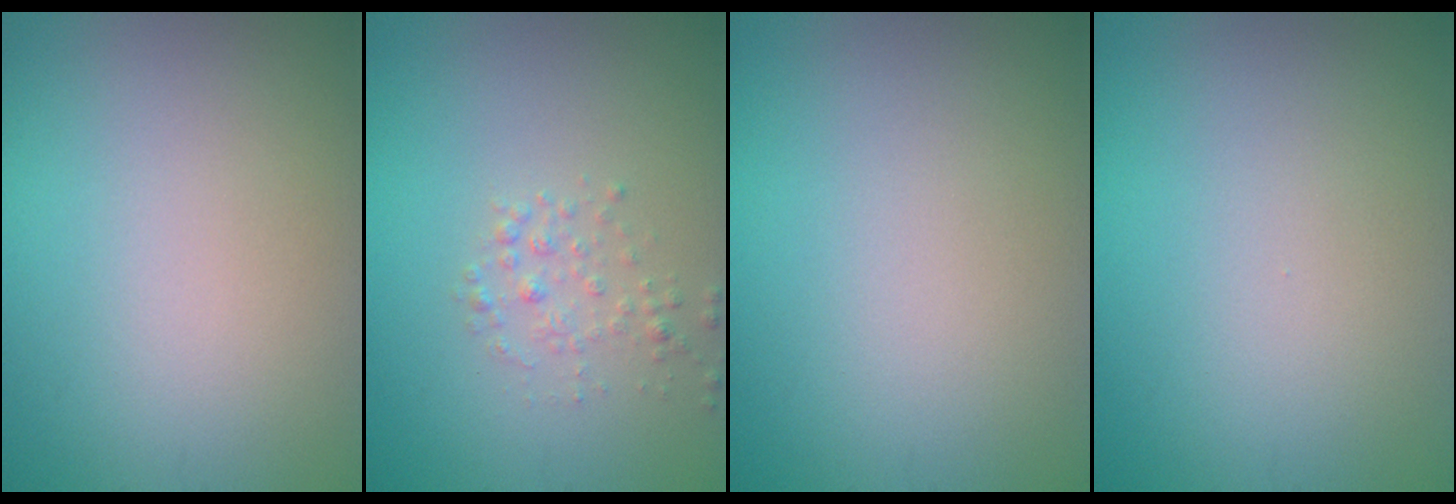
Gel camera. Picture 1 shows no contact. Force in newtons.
{"total": 1.4, "press": 1.4, "slide": 0.0}
{"total": 0.0}
{"total": 0.0}